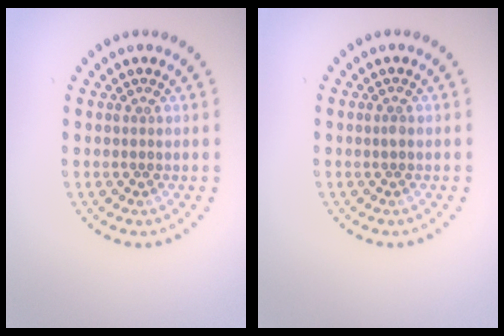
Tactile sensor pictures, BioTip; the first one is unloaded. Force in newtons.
{"total": 0.6, "press": 0.5, "slide": 0.3}